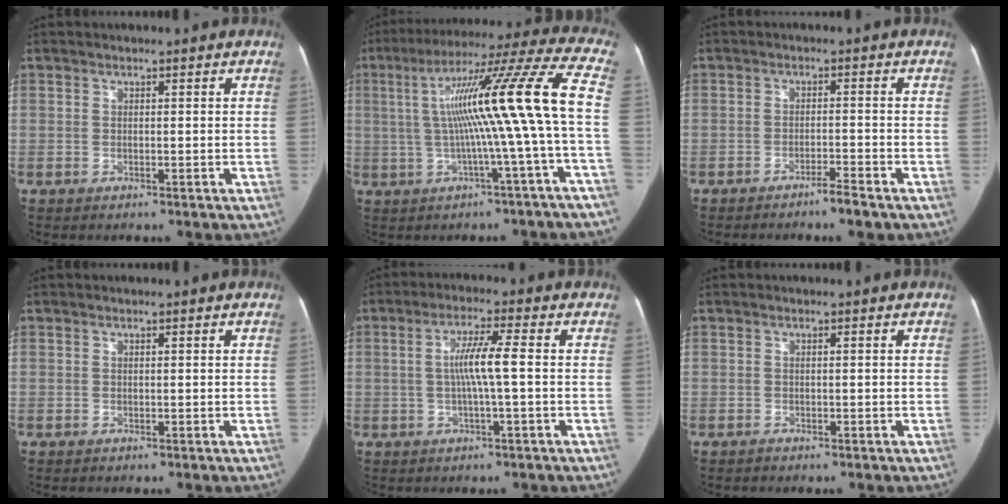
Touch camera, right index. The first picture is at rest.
{"total": 17.2, "force": [-0.6, -1.7, 17.1], "torque": [-0.268, 0.028, -0.018]}
{"total": 3.2, "force": [-2.6, 0.1, 1.8], "torque": [-0.030, 0.000, -0.043]}
{"total": 0.0}
{"total": 6.3, "force": [-0.1, 0.0, 6.3], "torque": [-0.118, 0.010, -0.003]}
{"total": 0.5, "force": [-0.3, 0.3, 0.3], "torque": [0.000, 0.002, -0.006]}